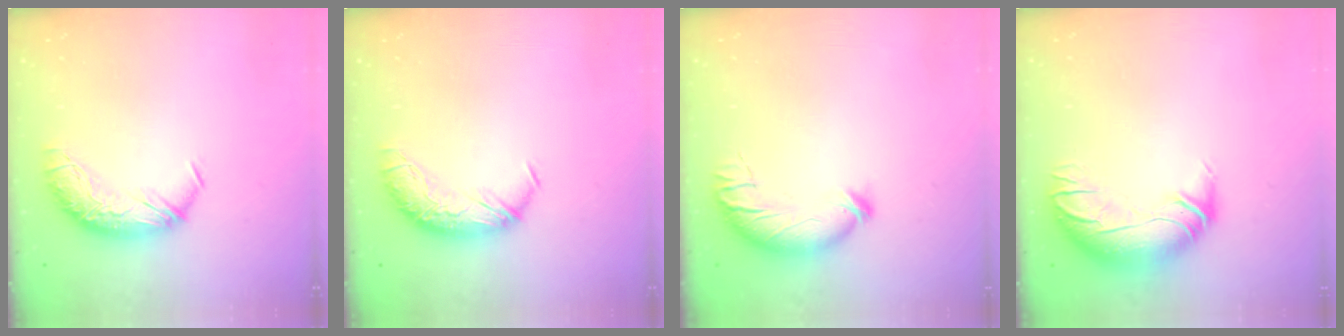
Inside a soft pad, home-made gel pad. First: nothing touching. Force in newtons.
{"total": 0.0}
{"total": 4.5, "press": 4.3, "slide": 1.3}
{"total": 3.0, "press": 0.4, "slide": 2.9}